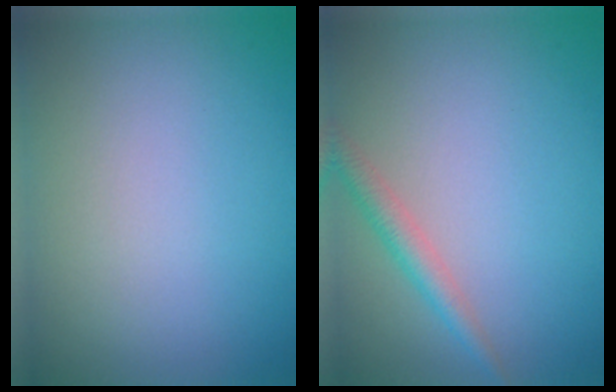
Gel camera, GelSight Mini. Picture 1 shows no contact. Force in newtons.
{"total": 2.1, "press": 2.1, "slide": 0.0}